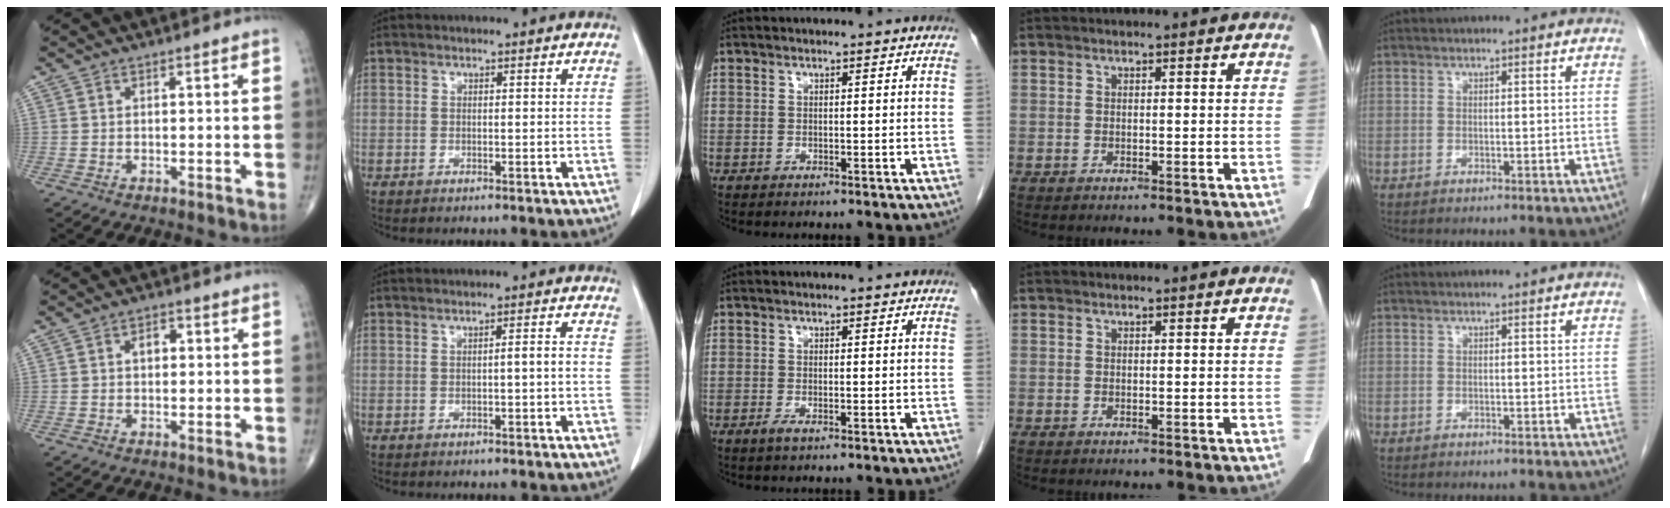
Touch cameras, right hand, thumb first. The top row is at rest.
{"thumb": {"total": 2.7, "force": [0.3, 1.9, 1.9], "torque": [-0.024, 0.010, 0.002]}, "index": {"total": 1.5, "force": [-0.6, -0.1, 1.4], "torque": [-0.020, 0.002, -0.009]}, "middle": {"total": 1.9, "force": [-1.0, 0.4, 1.6], "torque": [-0.032, -0.003, -0.019]}}